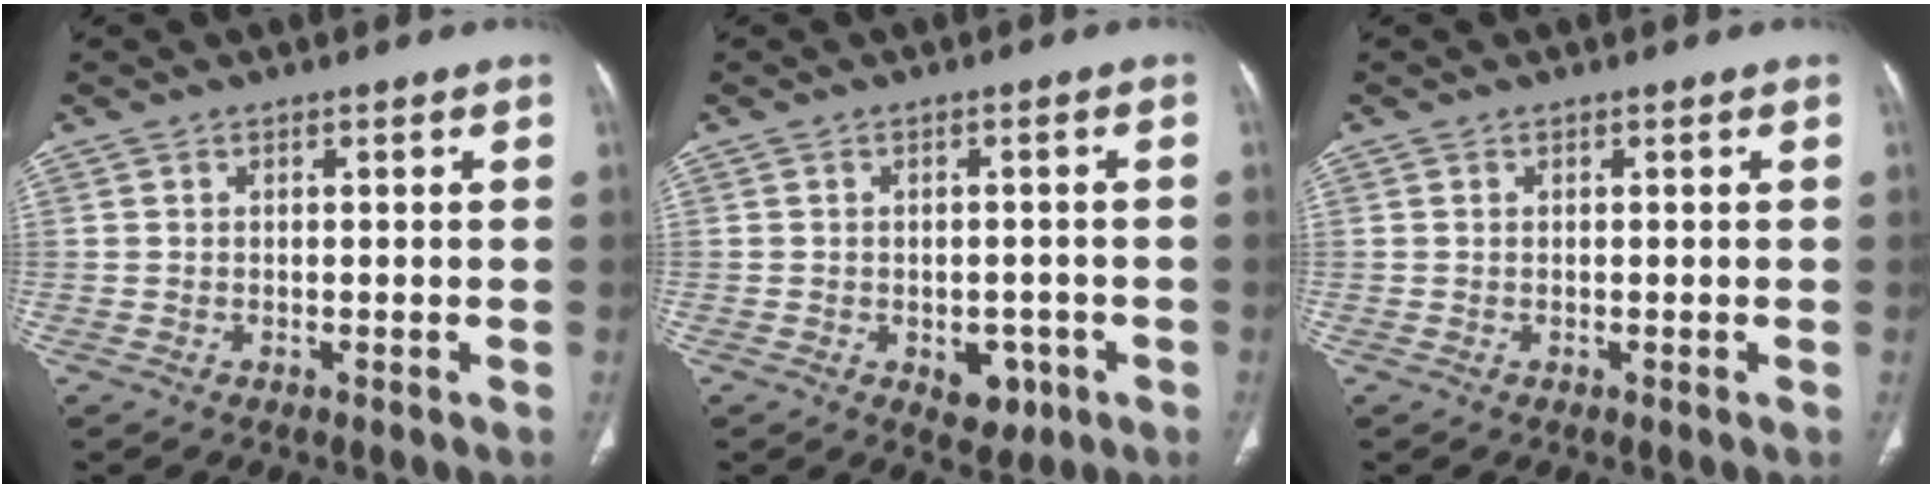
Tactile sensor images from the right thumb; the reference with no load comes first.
{"total": 5.2, "force": [-2.0, 3.5, 3.3], "torque": [-0.020, 0.008, -0.016]}
{"total": 0.0}